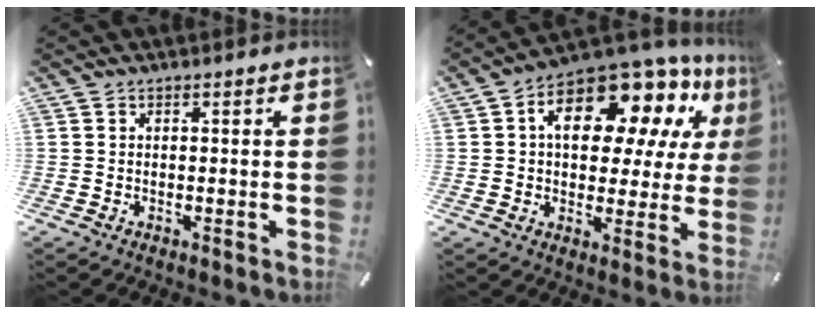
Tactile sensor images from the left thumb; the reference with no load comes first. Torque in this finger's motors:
{"motor_torque": [0.10, 1.54, 1.58, -1.19, 0.45]}